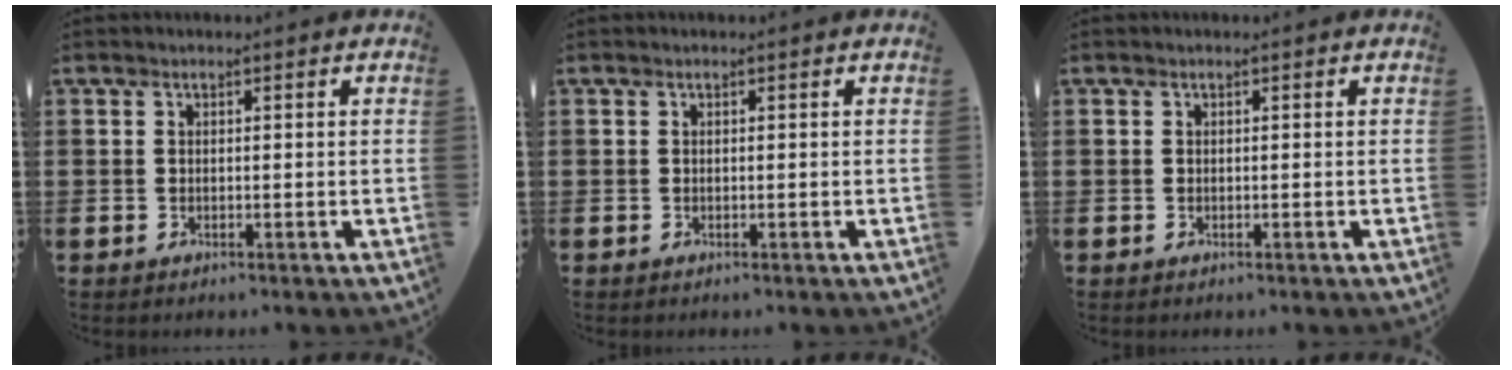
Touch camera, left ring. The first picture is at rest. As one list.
[{"total": 0.0}, {"total": 0.0}]